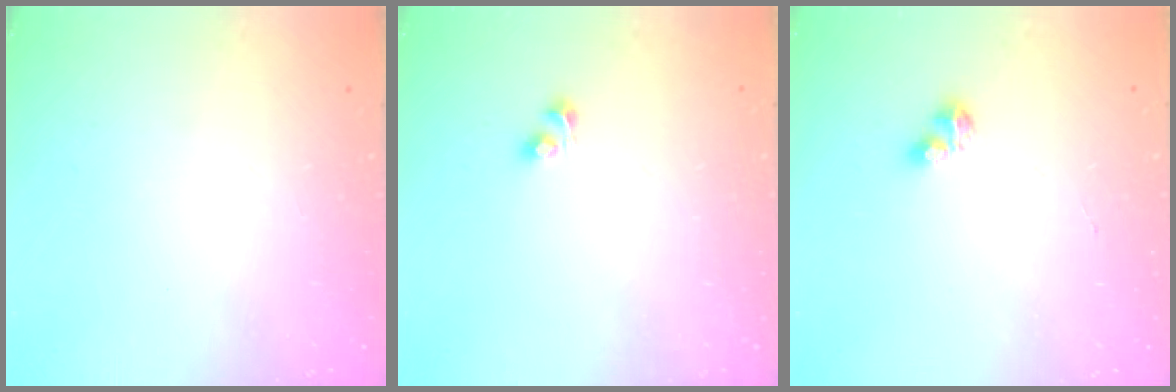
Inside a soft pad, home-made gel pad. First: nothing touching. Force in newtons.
{"total": 2.7, "press": 2.4, "slide": 1.1}
{"total": 4.8, "press": 4.8, "slide": 0.6}